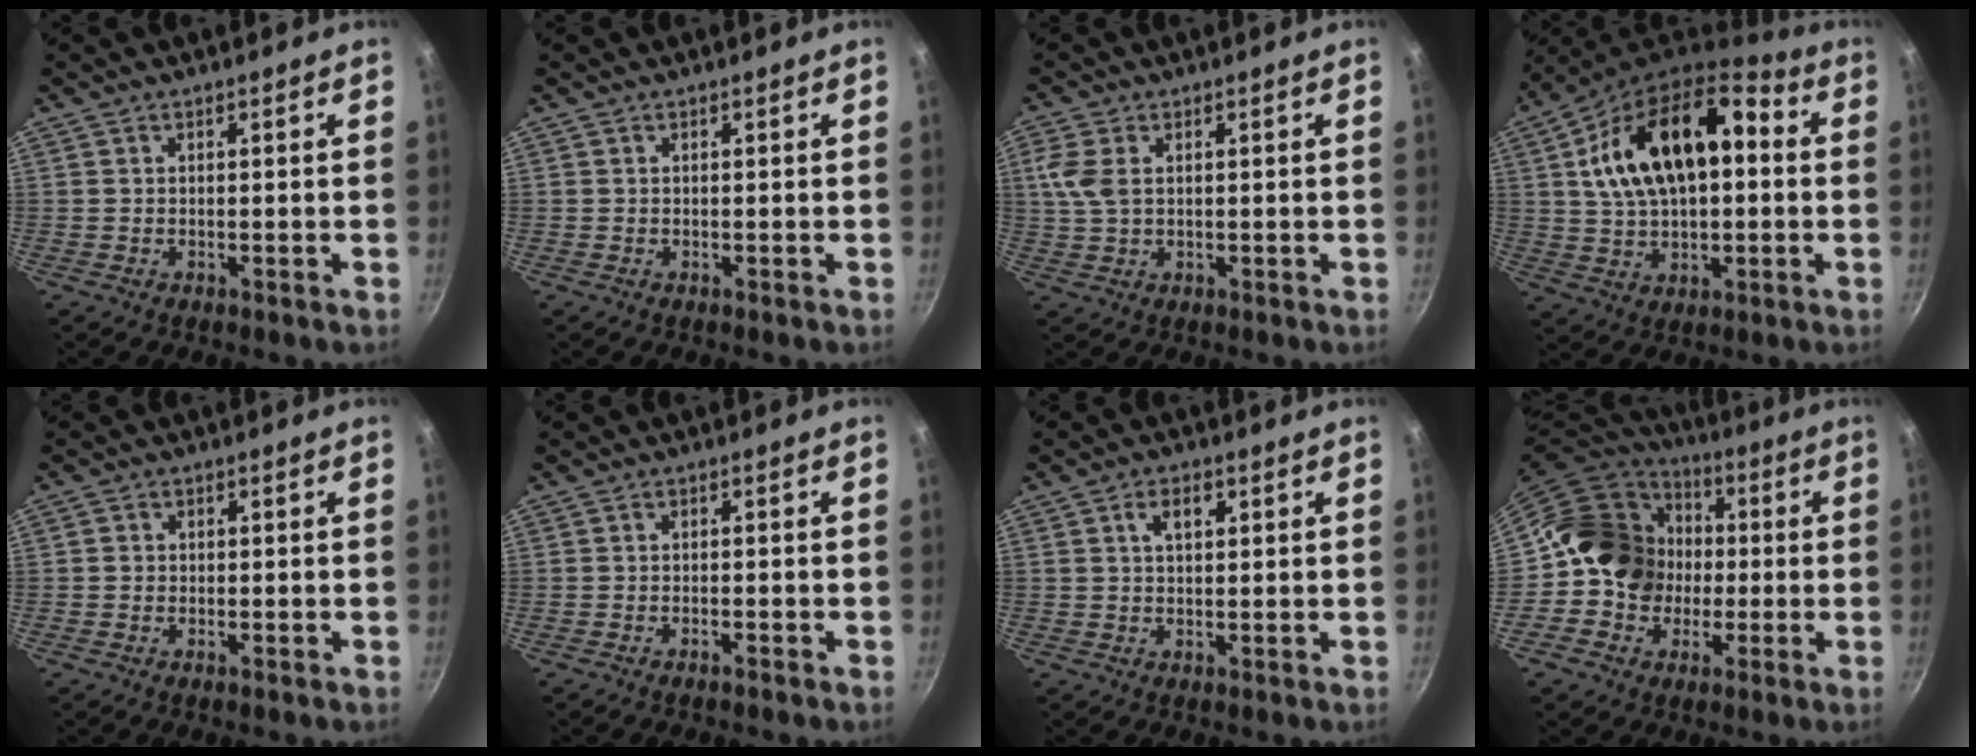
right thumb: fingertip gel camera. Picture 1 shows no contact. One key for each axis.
{"total": 0.0}
{"total": 5.1, "fx": 1.2, "fy": 3.1, "fz": 3.8, "tx": -0.087, "ty": 0.004, "tz": 0.024}
{"total": 20.3, "fx": 3.4, "fy": 11.8, "fz": 16.2, "tx": -0.263, "ty": 0.031, "tz": 0.048}
{"total": 1.2, "fx": -0.4, "fy": 1.0, "fz": 0.5, "tx": -0.006, "ty": 0.002, "tz": -0.009}
{"total": 1.1, "fx": -0.9, "fy": 0.1, "fz": 0.6, "tx": -0.017, "ty": 0.009, "tz": -0.014}
{"total": 3.5, "fx": 1.2, "fy": 2.0, "fz": 2.7, "tx": -0.033, "ty": 0.003, "tz": 0.020}
{"total": 17.7, "fx": -0.3, "fy": 15.4, "fz": 8.7, "tx": -0.117, "ty": 0.041, "tz": -0.013}